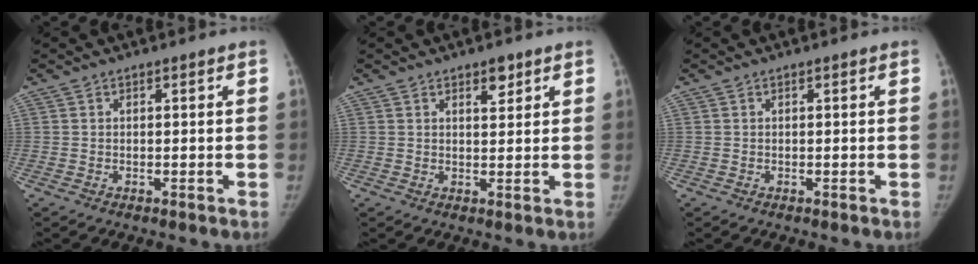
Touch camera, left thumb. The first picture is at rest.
{"total": 2.9, "force": [1.8, 1.4, 1.8], "torque": [-0.012, -0.011, 0.027]}
{"total": 0.0}